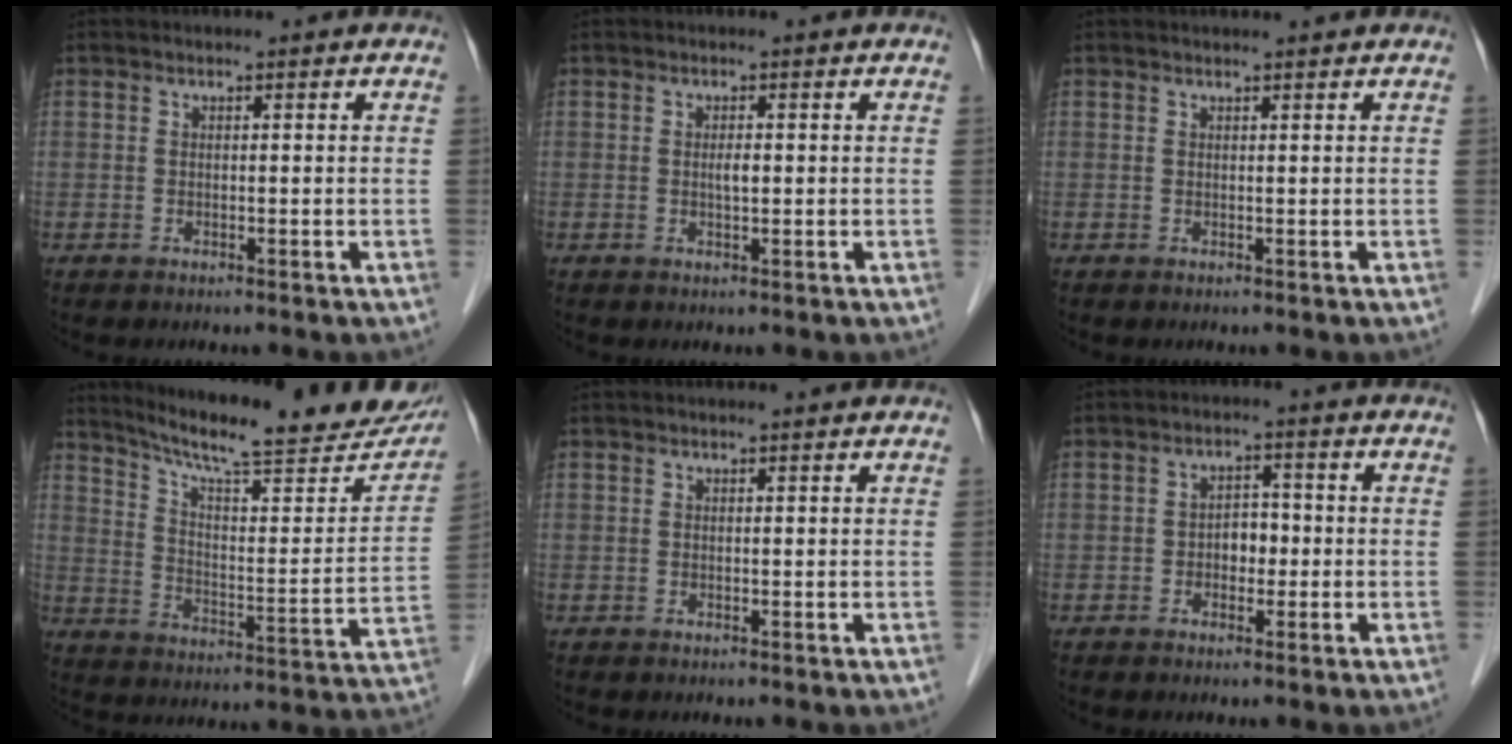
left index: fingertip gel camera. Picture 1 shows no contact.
{"total": 1.2, "force": [0.1, 0.3, 1.2], "torque": [-0.022, 0.000, 0.002]}
{"total": 2.4, "force": [2.3, -0.2, 0.7], "torque": [-0.009, 0.012, 0.029]}
{"total": 24.9, "force": [21.8, 3.3, 11.5], "torque": [-0.174, -0.043, 0.292]}
{"total": 1.1, "force": [1.0, -0.1, 0.4], "torque": [-0.011, 0.006, 0.017]}
{"total": 3.0, "force": [-0.6, 2.0, 2.1], "torque": [-0.030, 0.010, -0.012]}